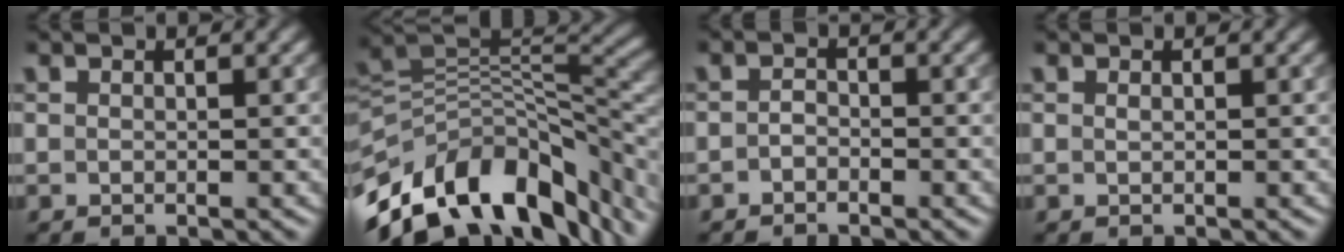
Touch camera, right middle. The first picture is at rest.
{"total": 13.7, "force": [-7.7, 6.8, 9.0], "torque": [-0.166, 0.014, -0.133]}
{"total": 1.1, "force": [-0.8, 0.5, 0.5], "torque": [-0.008, 0.002, -0.018]}
{"total": 0.0}